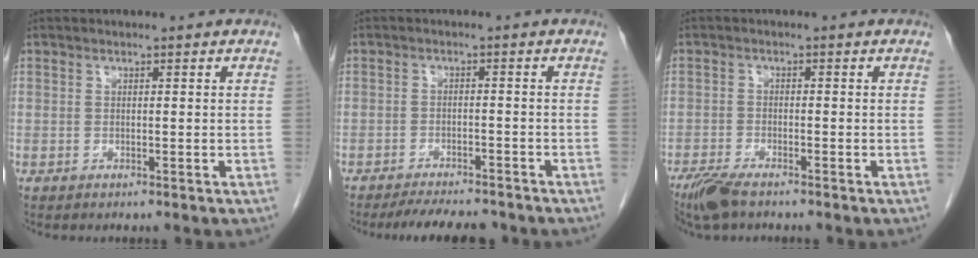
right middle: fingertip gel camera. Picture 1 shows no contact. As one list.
[{"total": 7.8, "force": [-7.0, 1.9, 2.9], "torque": [-0.037, -0.007, -0.102]}, {"total": 5.1, "force": [-4.0, 1.2, 3.0], "torque": [-0.062, -0.011, -0.073]}]